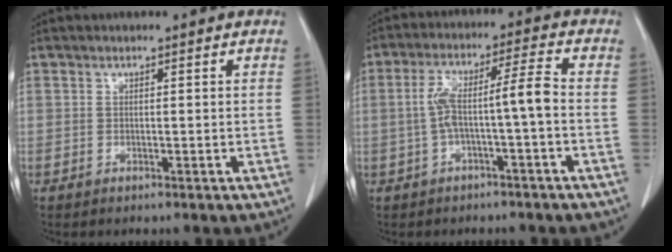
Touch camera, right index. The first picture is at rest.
{"total": 7.2, "force": [-1.3, 0.3, 7.1], "torque": [-0.138, 0.033, -0.018]}